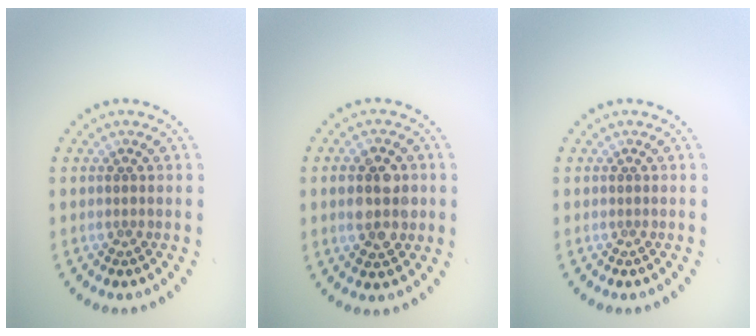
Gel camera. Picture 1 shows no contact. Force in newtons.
{"total": 4.5, "press": 4.5, "slide": 0.1}
{"total": 0.0}